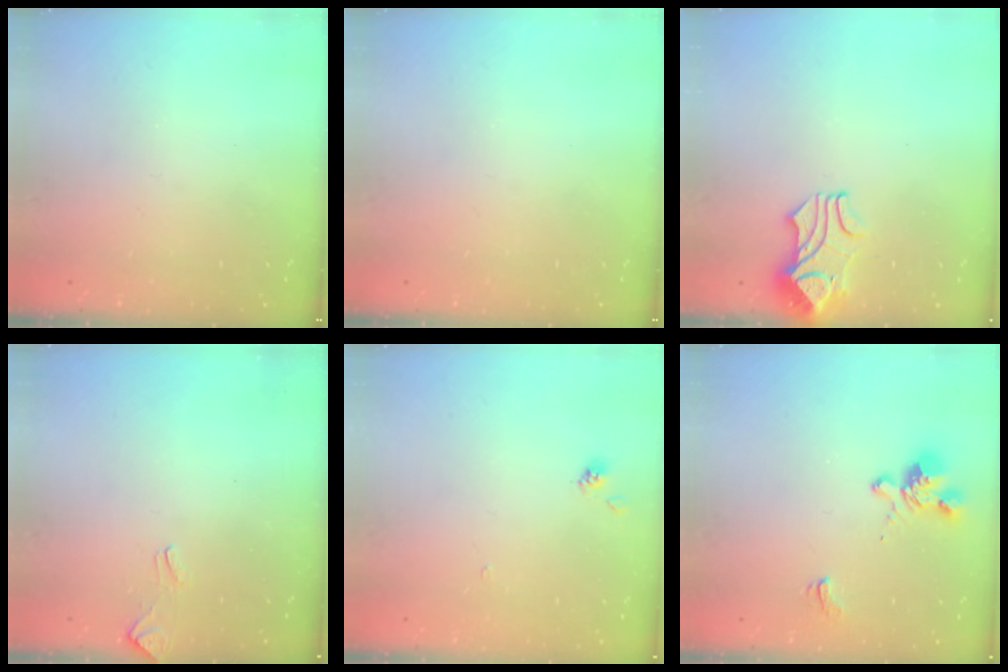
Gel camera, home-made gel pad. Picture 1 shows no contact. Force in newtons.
{"total": 0.0}
{"total": 1.8, "press": 1.4, "slide": 1.1}
{"total": 3.8, "press": 3.7, "slide": 0.6}
{"total": 1.4, "press": 1.4, "slide": 0.3}
{"total": 1.4, "press": 0.2, "slide": 1.4}